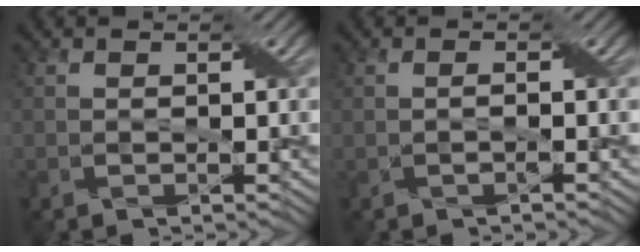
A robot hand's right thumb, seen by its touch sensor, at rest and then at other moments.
{"total": 0.9, "force": [-0.7, -0.4, 0.3], "torque": [-0.004, 0.004, -0.015]}